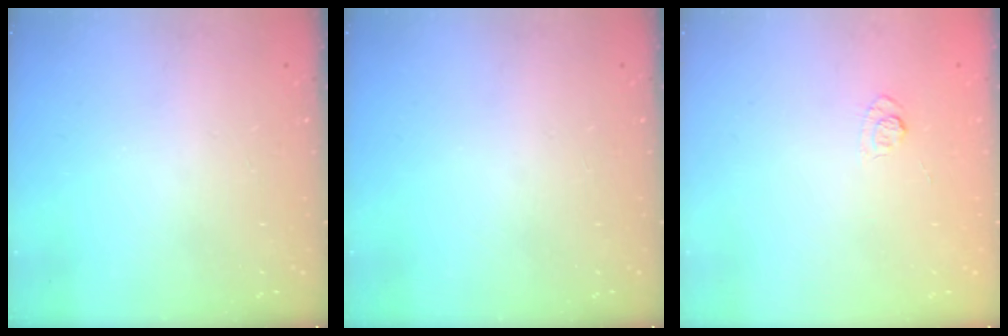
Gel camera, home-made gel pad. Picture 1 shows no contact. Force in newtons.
{"total": 0.0}
{"total": 4.1, "press": 3.8, "slide": 1.7}